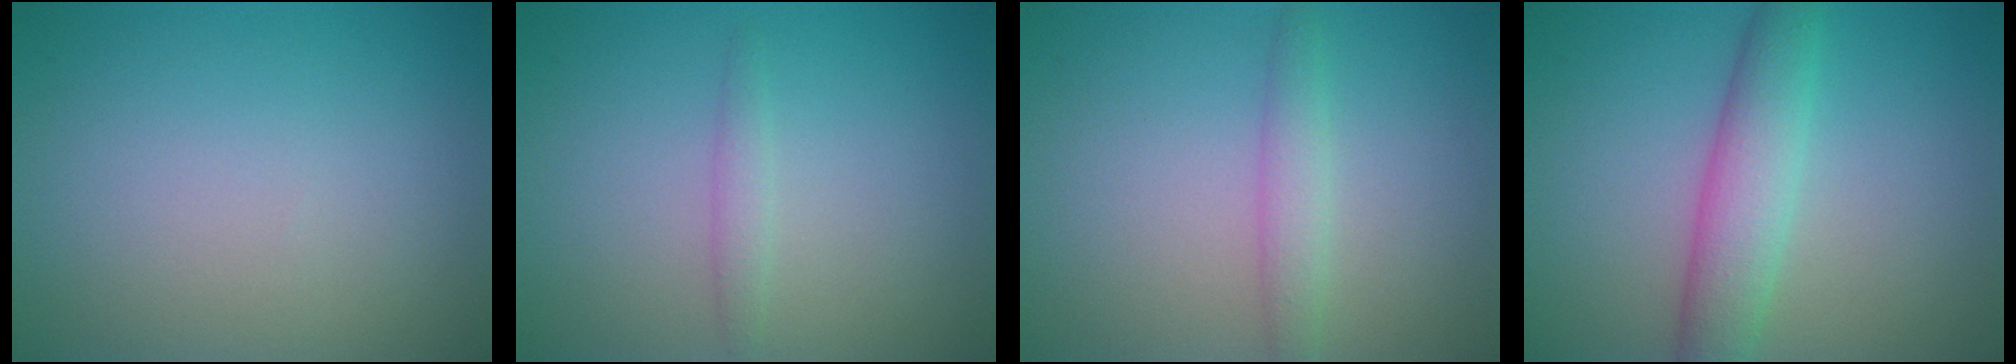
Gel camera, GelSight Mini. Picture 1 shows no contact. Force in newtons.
{"total": 1.1, "press": 1.1, "slide": 0.0}
{"total": 1.8, "press": 1.8, "slide": 0.1}
{"total": 4.4, "press": 4.4, "slide": 0.2}